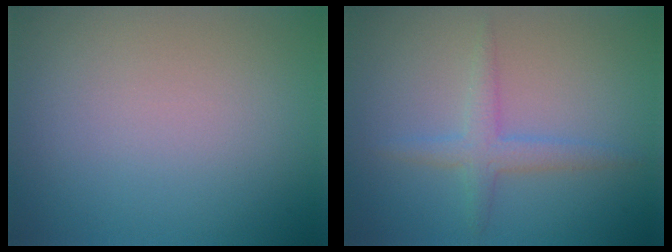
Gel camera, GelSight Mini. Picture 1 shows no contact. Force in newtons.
{"total": 2.3, "press": 2.3, "slide": 0.1}